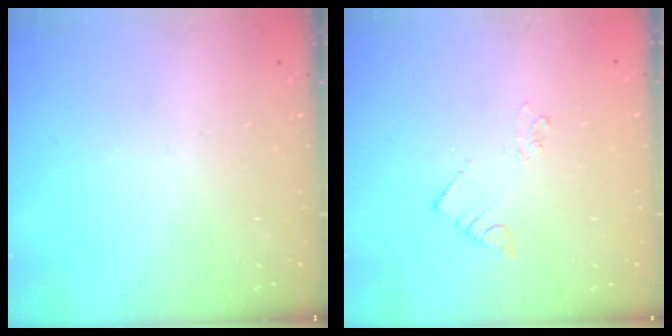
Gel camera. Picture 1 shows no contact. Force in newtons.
{"total": 2.2, "press": 2.2, "slide": 0.1}